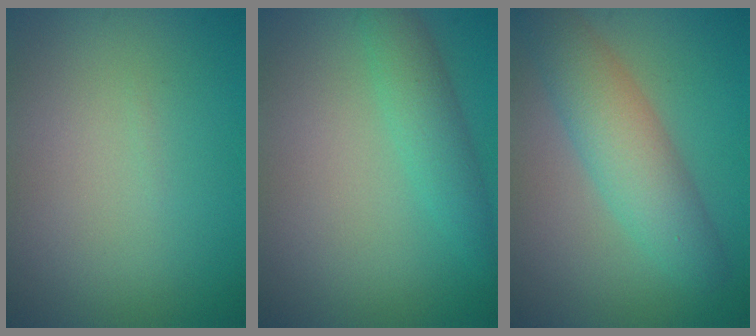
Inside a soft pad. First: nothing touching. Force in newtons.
{"total": 2.7, "press": 2.7, "slide": 0.1}
{"total": 5.3, "press": 5.3, "slide": 0.2}